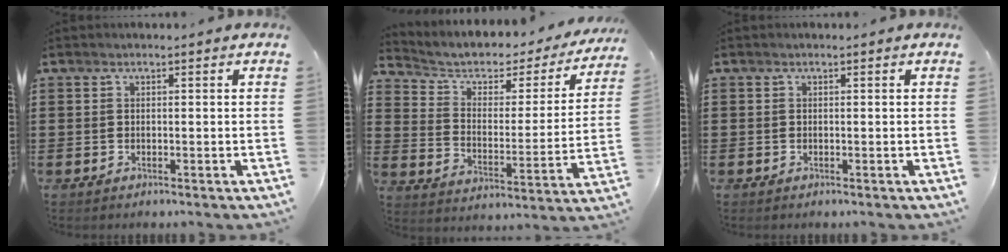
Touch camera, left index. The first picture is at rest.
{"total": 3.8, "force": [2.7, 2.3, 1.5], "torque": [-0.052, -0.022, 0.038]}
{"total": 0.0}